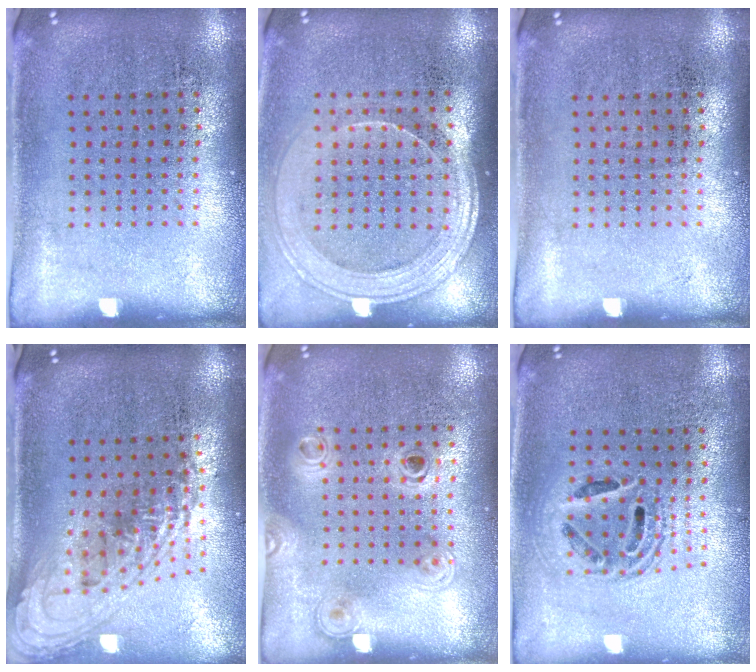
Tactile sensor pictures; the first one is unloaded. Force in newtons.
{"total": 1.9, "press": 1.7, "slide": 0.8}
{"total": 0.0}
{"total": 2.2, "press": 1.6, "slide": 1.5}
{"total": 1.2, "press": 1.1, "slide": 0.6}
{"total": 1.6, "press": 1.4, "slide": 0.8}